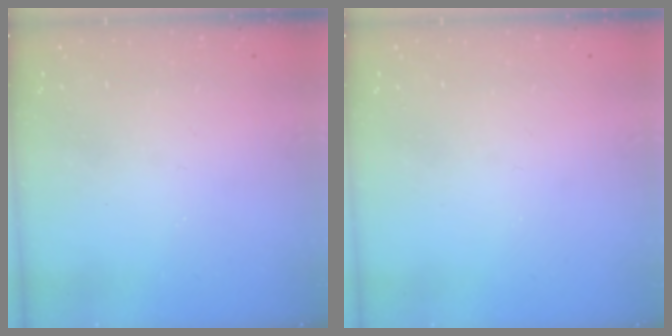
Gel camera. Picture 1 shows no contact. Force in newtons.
{"total": 0.0}